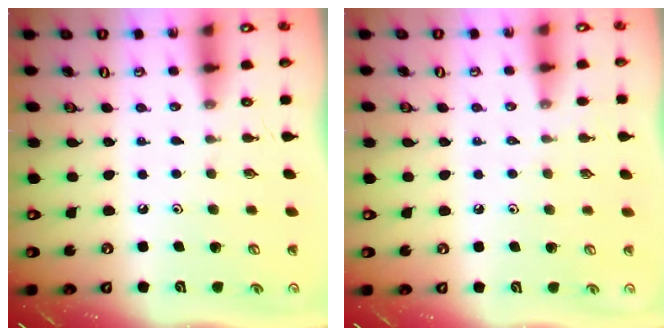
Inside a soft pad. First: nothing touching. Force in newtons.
{"total": 1.8, "press": 1.7, "slide": 0.4}